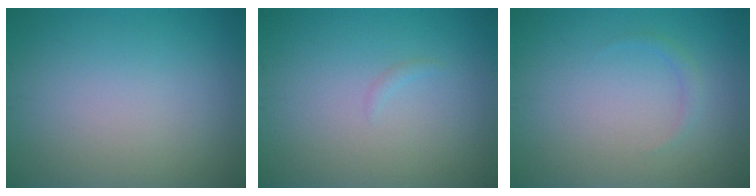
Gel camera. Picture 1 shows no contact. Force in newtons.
{"total": 0.5, "press": 0.5, "slide": 0.1}
{"total": 0.8, "press": 0.8, "slide": 0.0}